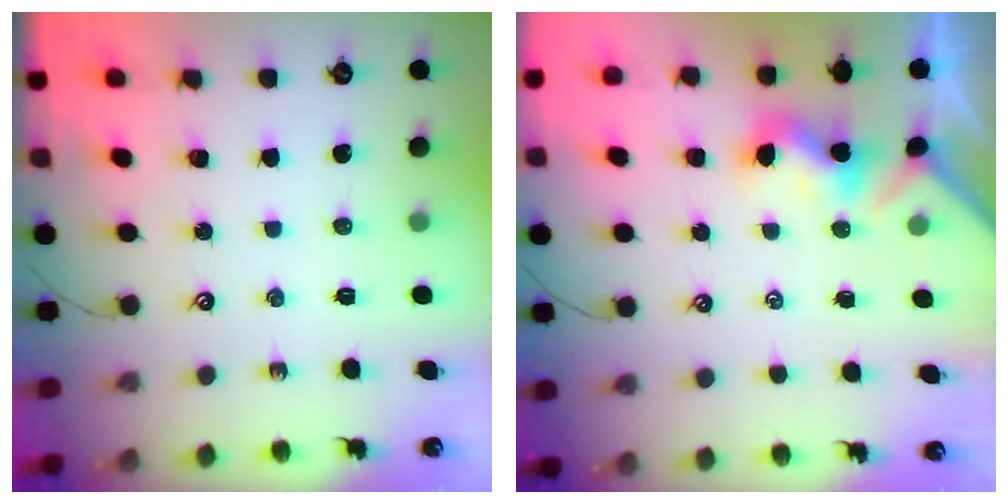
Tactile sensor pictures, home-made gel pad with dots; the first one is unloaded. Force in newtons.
{"total": 1.4, "press": 1.3, "slide": 0.5}